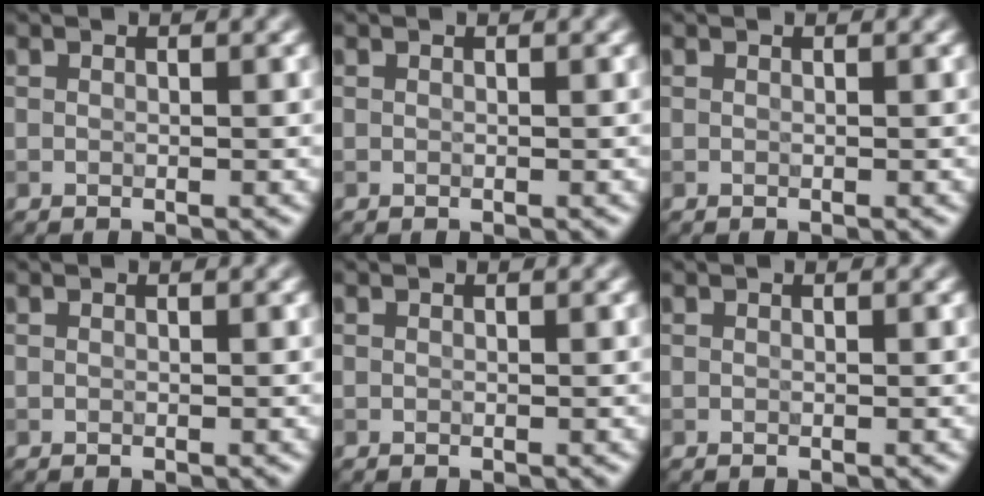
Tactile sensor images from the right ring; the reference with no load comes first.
{"total": 0.0}
{"total": 0.0}
{"total": 0.0}
{"total": 0.0}
{"total": 0.0}